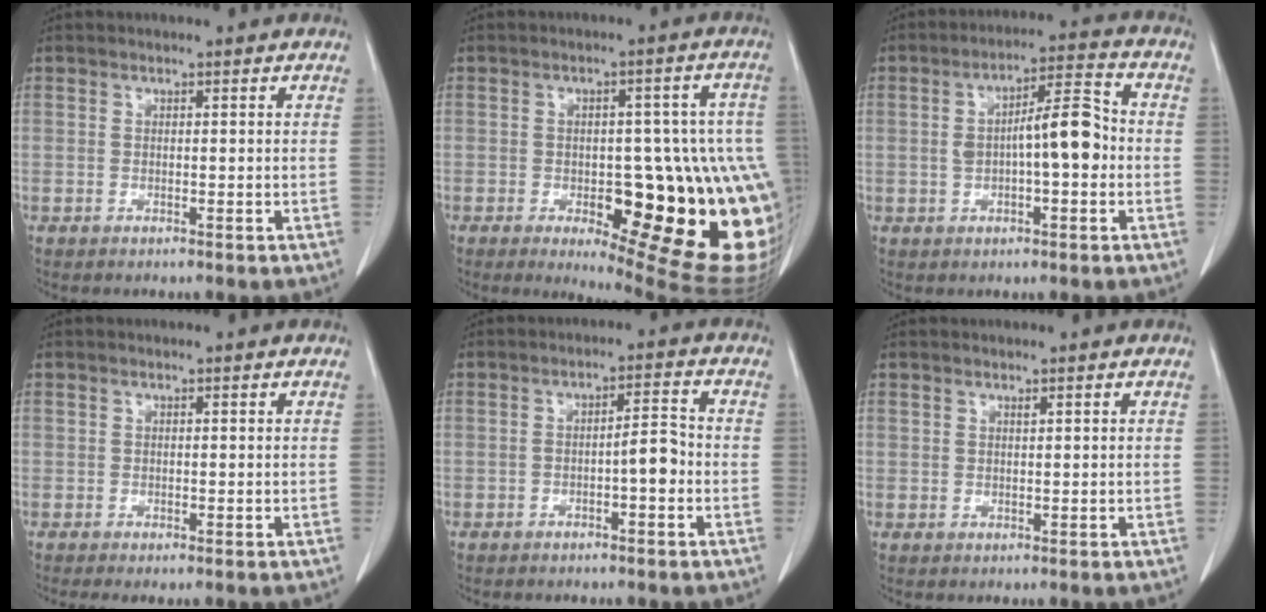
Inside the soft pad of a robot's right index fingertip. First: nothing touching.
{"total": 22.2, "force": [-5.6, 6.1, 20.5], "torque": [-0.166, 0.013, -0.049]}
{"total": 8.9, "force": [-0.5, 2.3, 8.6], "torque": [-0.146, 0.028, -0.010]}
{"total": 0.8, "force": [-0.1, 0.5, 0.6], "torque": [-0.014, -0.003, 0.000]}
{"total": 3.8, "force": [-1.3, 0.8, 3.5], "torque": [-0.049, 0.014, -0.020]}
{"total": 0.6, "force": [0.5, 0.3, 0.2], "torque": [-0.003, -0.002, 0.006]}